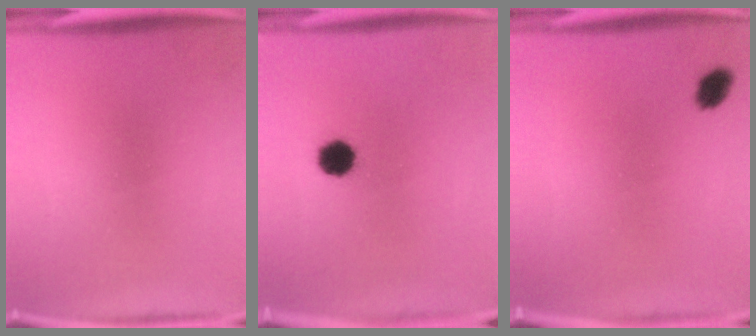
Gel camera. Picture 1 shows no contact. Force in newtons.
{"total": 5.3}
{"total": 2.8}